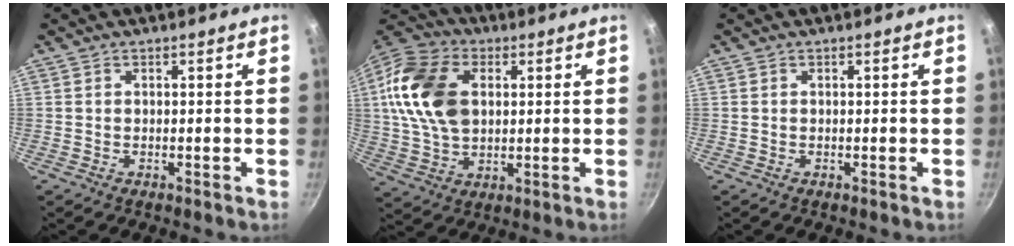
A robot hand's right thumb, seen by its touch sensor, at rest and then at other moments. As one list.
[{"total": 17.4, "force": [3.1, 11.8, 12.4], "torque": [-0.223, 0.010, 0.052]}, {"total": 0.0}]